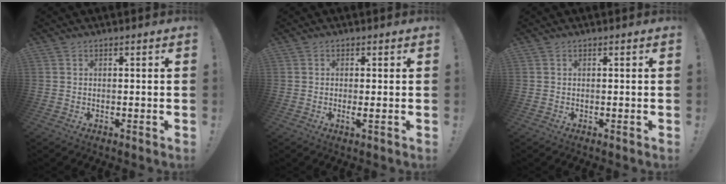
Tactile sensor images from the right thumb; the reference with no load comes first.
{"total": 1.9, "force": [0.0, -0.1, 1.9], "torque": [-0.028, -0.007, -0.002]}
{"total": 0.0}